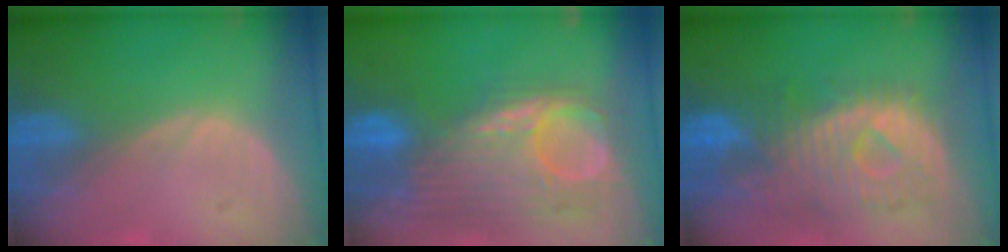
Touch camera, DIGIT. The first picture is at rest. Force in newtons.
{"total": 12.0, "press": 10.4, "slide": 5.9}
{"total": 10.8, "press": 9.6, "slide": 5.0}